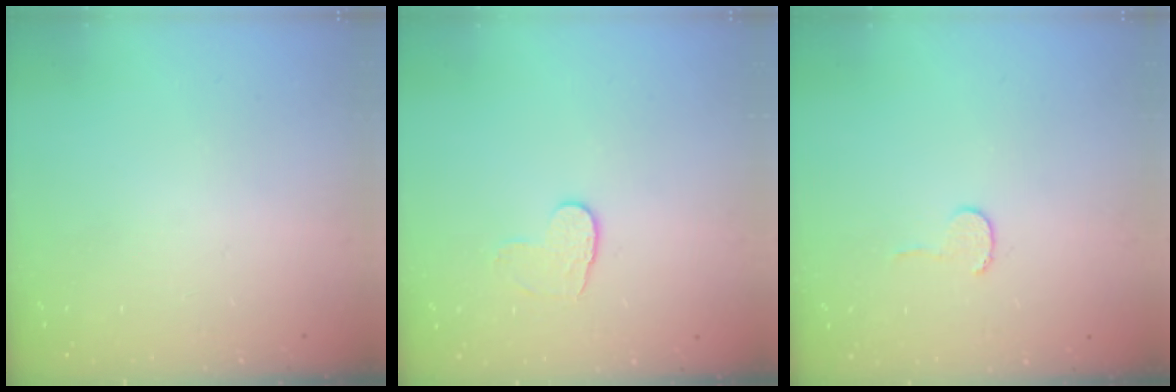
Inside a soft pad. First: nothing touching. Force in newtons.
{"total": 5.8, "press": 5.7, "slide": 0.5}
{"total": 3.7, "press": 3.7, "slide": 0.4}